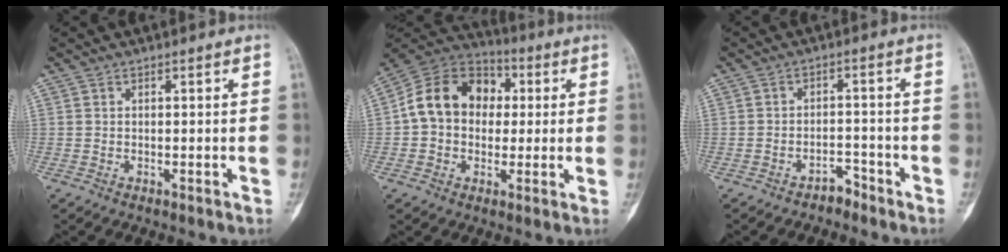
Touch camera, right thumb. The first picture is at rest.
{"total": 15.1, "force": [1.4, 11.8, 9.2], "torque": [-0.132, 0.034, 0.014]}
{"total": 2.8, "force": [-2.3, 1.4, 0.5], "torque": [-0.003, 0.022, -0.035]}